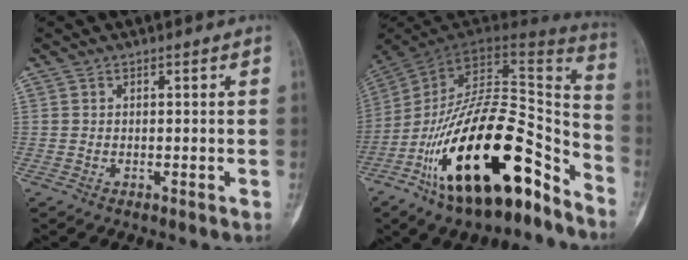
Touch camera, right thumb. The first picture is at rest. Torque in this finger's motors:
{"motor_torque": [3.33, 1.69, 2.24, -0.52, 0.95]}